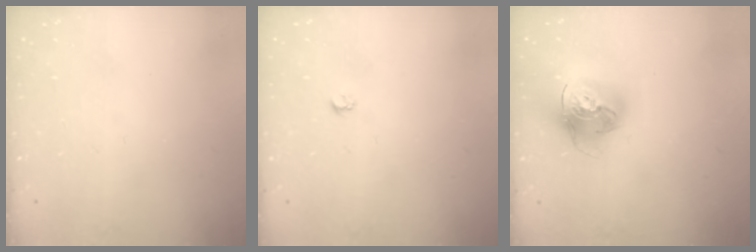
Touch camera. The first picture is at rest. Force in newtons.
{"total": 3.2, "press": 3.2, "slide": 0.3}
{"total": 16.3, "press": 16.2, "slide": 1.6}